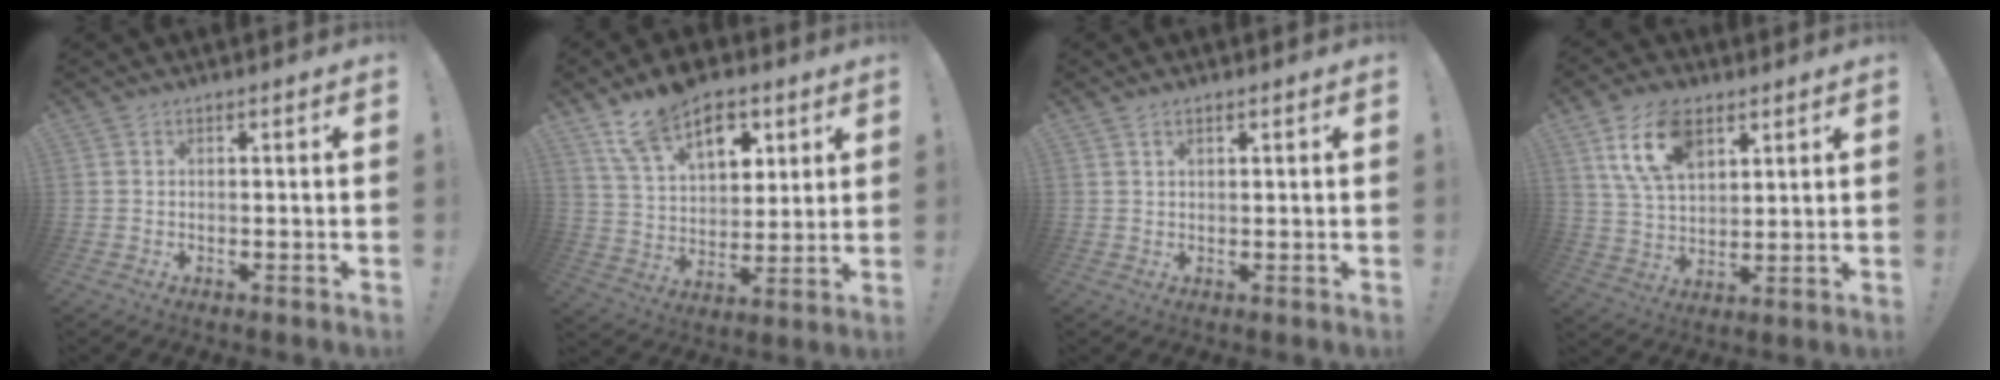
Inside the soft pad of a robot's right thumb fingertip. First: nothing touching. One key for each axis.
{"total": 16.4, "fx": 9.8, "fy": 9.9, "fz": 8.7, "tx": -0.132, "ty": -0.060, "tz": 0.179}
{"total": 1.4, "fx": 0.9, "fy": 0.7, "fz": 0.8, "tx": -0.008, "ty": -0.003, "tz": 0.015}
{"total": 14.3, "fx": 7.3, "fy": 8.3, "fz": 9.0, "tx": -0.163, "ty": -0.017, "tz": 0.136}